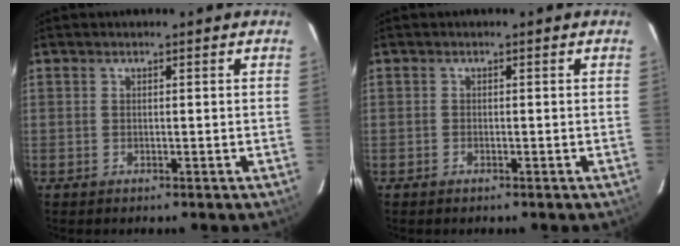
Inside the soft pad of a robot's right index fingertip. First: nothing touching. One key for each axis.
{"total": 0.5, "fx": -0.5, "fy": 0.2, "fz": 0.1, "tx": -0.003, "ty": 0.000, "tz": -0.011}